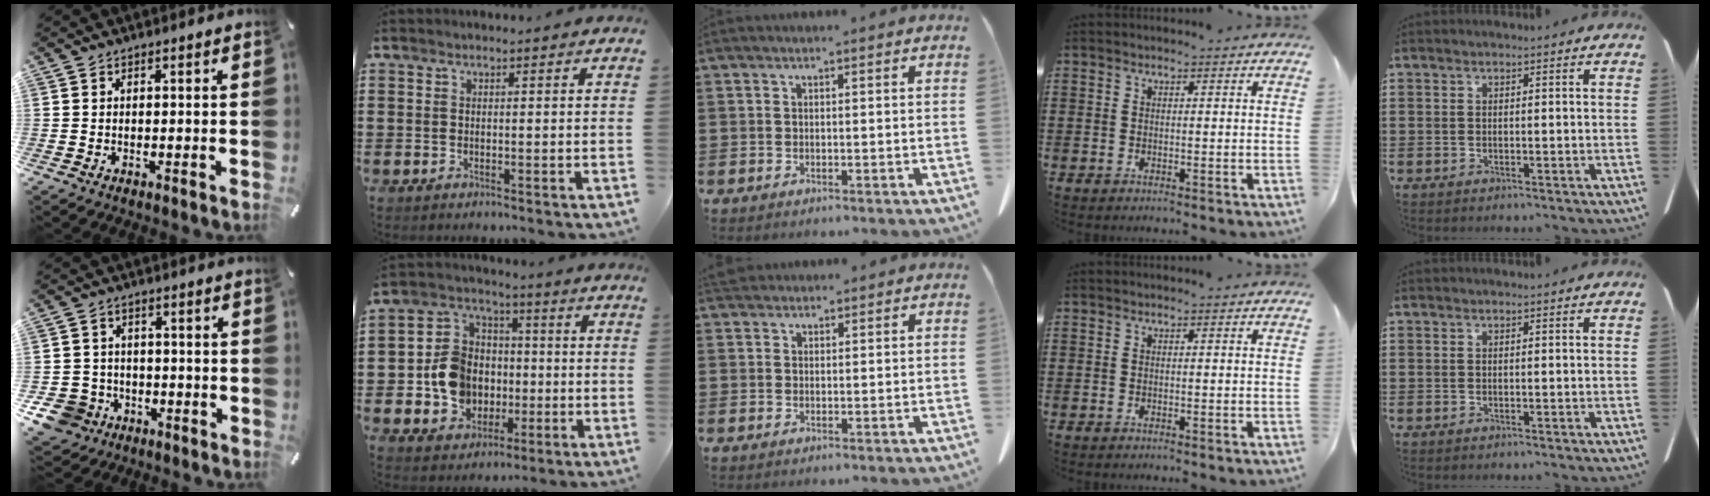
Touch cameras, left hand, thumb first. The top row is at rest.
{"thumb": {"total": 8.4, "force": [-4.0, 7.1, 2.0], "torque": [-0.069, 0.031, -0.076]}, "index": {"total": 9.6, "force": [-1.6, 8.6, 4.0], "torque": [-0.120, 0.021, -0.026]}, "middle": {"total": 2.2, "force": [2.0, 0.8, 0.6], "torque": [-0.018, 0.002, 0.040]}}